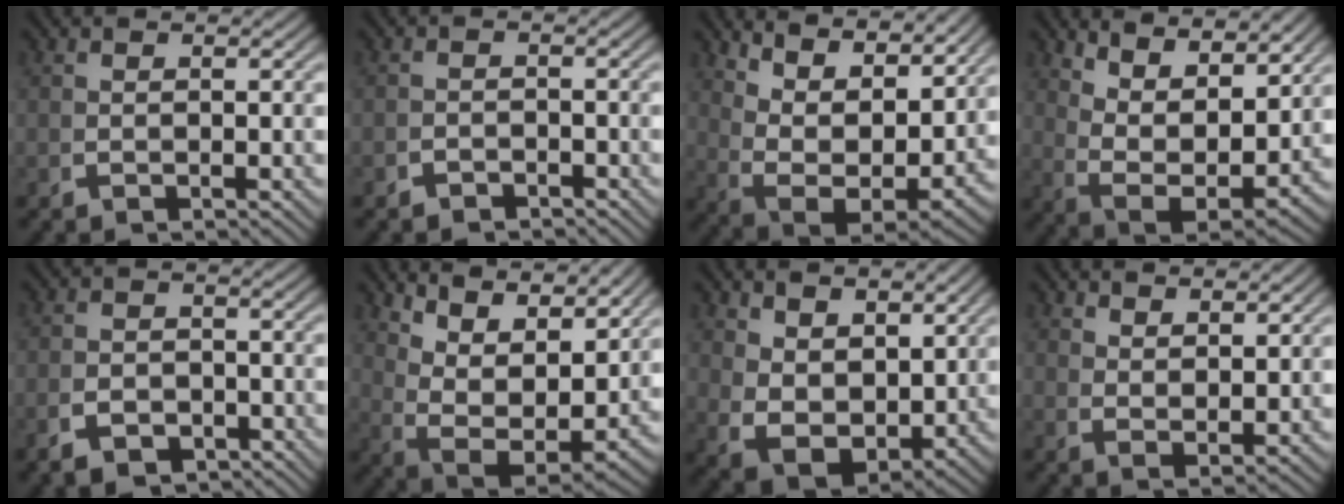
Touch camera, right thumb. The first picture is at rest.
{"total": 1.8, "force": [-1.8, 0.1, -0.1], "torque": [0.010, -0.006, -0.028]}
{"total": 11.3, "force": [1.9, 7.1, 8.6], "torque": [-0.179, -0.046, 0.052]}
{"total": 9.6, "force": [1.3, 6.0, 7.4], "torque": [-0.168, -0.044, 0.042]}
{"total": 3.2, "force": [-2.4, 1.9, 1.0], "torque": [-0.005, -0.010, -0.038]}
{"total": 11.6, "force": [2.1, 7.3, 8.8], "torque": [-0.184, -0.046, 0.052]}
{"total": 8.2, "force": [-0.7, 6.1, 5.4], "torque": [-0.139, -0.059, 0.014]}
{"total": 2.8, "force": [2.5, 0.3, 1.2], "torque": [-0.016, -0.001, 0.054]}